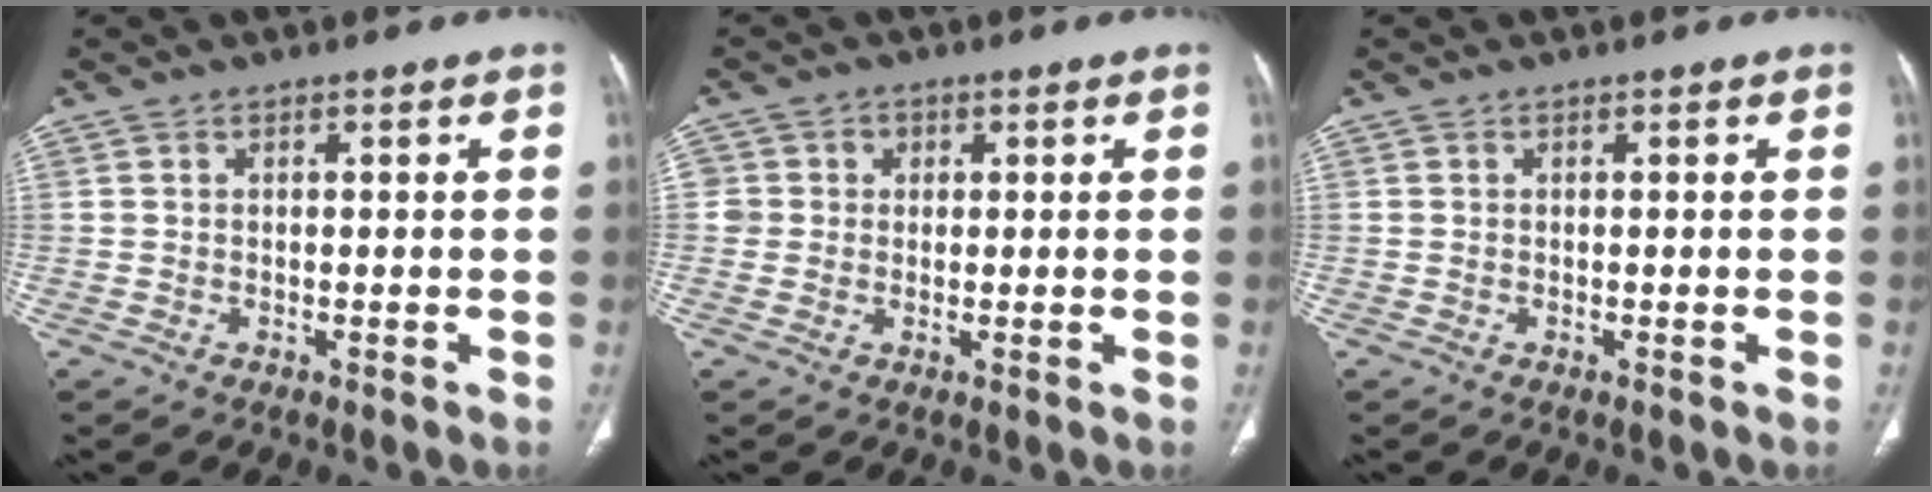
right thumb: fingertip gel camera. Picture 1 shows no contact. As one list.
[{"total": 3.2, "force": [0.6, 3.1, 0.2], "torque": [0.023, 0.003, 0.008]}, {"total": 0.0}]